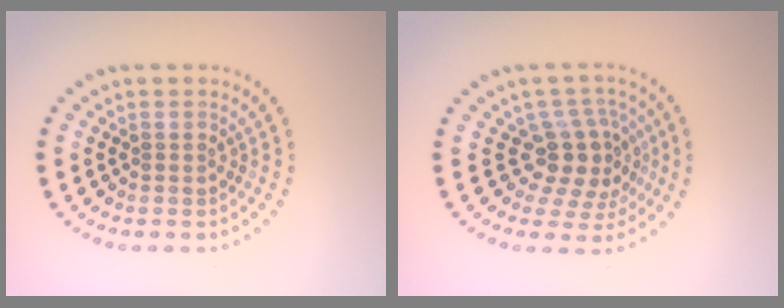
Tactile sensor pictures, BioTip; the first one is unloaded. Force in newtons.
{"total": 4.0, "press": 3.2, "slide": 2.5}